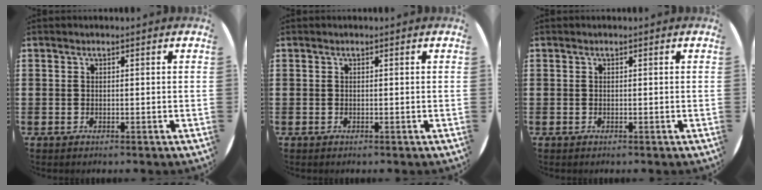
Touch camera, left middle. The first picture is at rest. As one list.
[{"total": 0.0}, {"total": 0.0}]